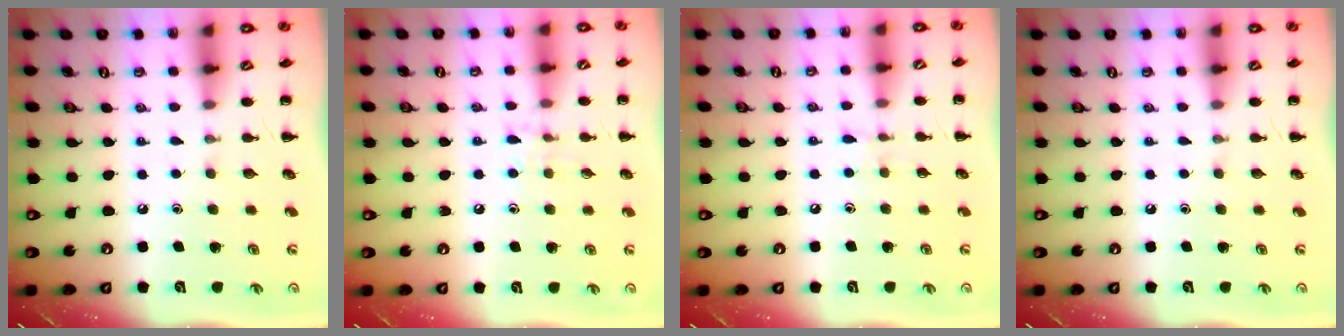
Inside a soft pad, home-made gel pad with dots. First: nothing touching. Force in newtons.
{"total": 6.1, "press": 5.8, "slide": 1.9}
{"total": 4.5, "press": 4.1, "slide": 1.6}
{"total": 0.0}